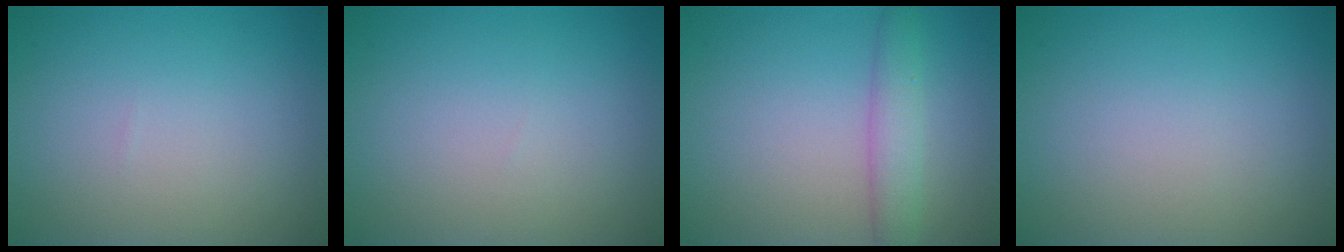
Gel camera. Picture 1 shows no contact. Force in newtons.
{"total": 0.0}
{"total": 2.9, "press": 2.9, "slide": 0.1}
{"total": 0.0}